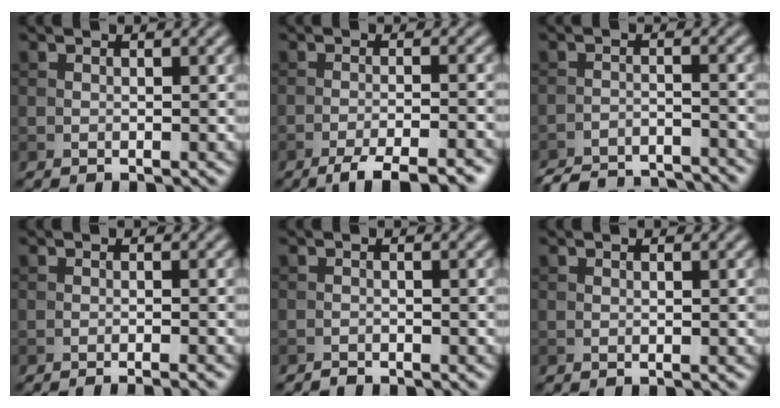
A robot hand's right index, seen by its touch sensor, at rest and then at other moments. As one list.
[{"total": 5.7, "force": [-4.4, 1.0, 3.5], "torque": [-0.051, -0.010, -0.071]}, {"total": 8.2, "force": [-7.9, 1.4, 1.6], "torque": [-0.025, -0.013, -0.124]}, {"total": 2.3, "force": [-1.6, 0.3, 1.6], "torque": [-0.013, 0.003, -0.030]}, {"total": 0.9, "force": [-0.8, 0.1, 0.0], "torque": [0.003, 0.001, -0.018]}, {"total": 0.0}]